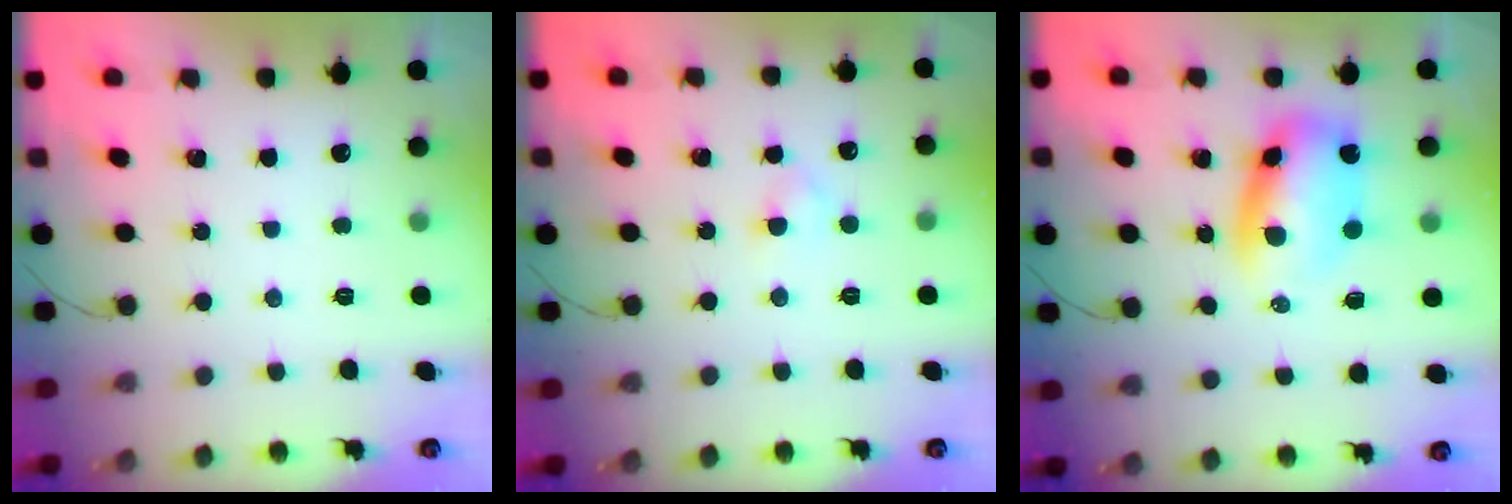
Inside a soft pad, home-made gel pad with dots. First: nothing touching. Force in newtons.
{"total": 2.4, "press": 2.1, "slide": 1.2}
{"total": 9.3, "press": 9.0, "slide": 2.4}